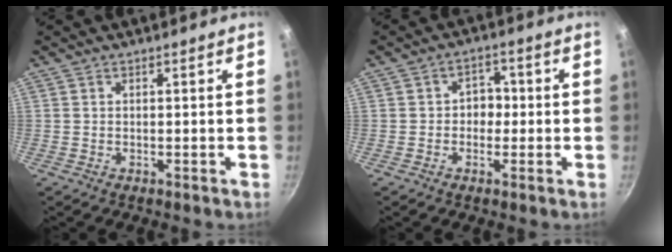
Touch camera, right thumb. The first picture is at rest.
{"total": 4.0, "force": [-0.4, 3.4, 2.2], "torque": [0.006, 0.011, -0.010]}